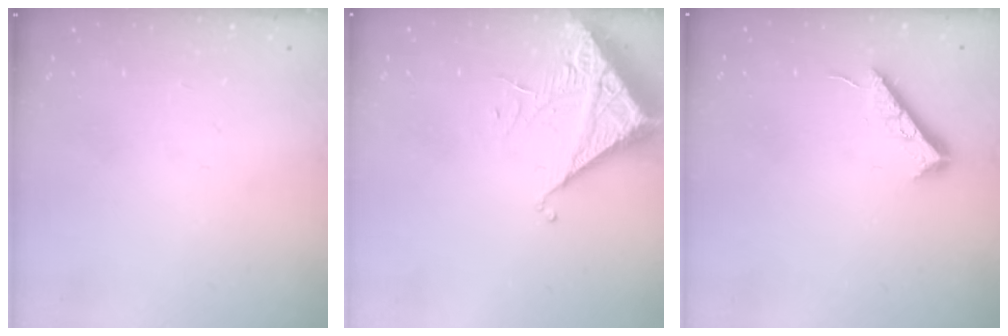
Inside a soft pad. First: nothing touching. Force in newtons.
{"total": 7.0, "press": 7.0, "slide": 0.3}
{"total": 7.3, "press": 7.3, "slide": 0.6}